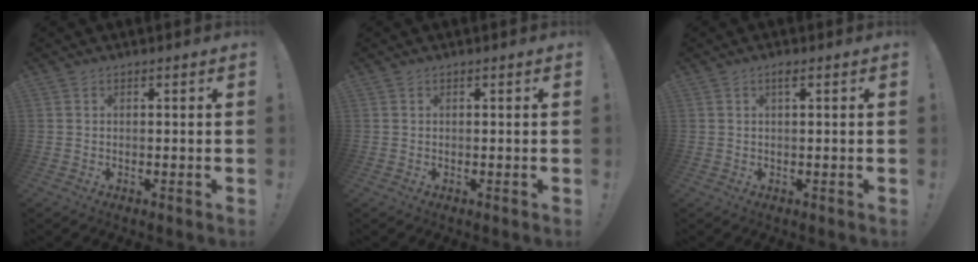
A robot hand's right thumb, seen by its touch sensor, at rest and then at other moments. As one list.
[{"total": 0.0}, {"total": 1.6, "force": [0.9, 0.1, 1.4], "torque": [-0.024, 0.000, 0.012]}]